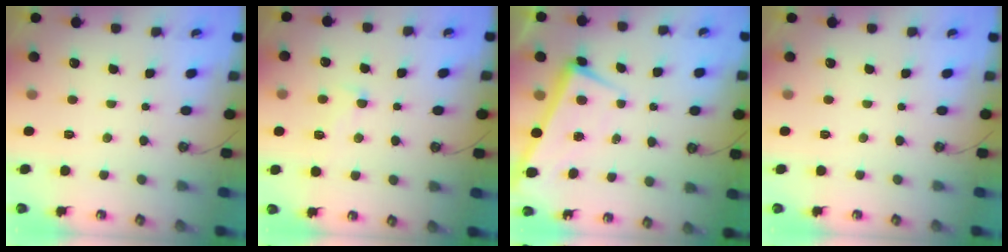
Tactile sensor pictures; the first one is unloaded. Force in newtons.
{"total": 1.8, "press": 1.4, "slide": 1.1}
{"total": 1.5, "press": 0.5, "slide": 1.4}
{"total": 0.0}